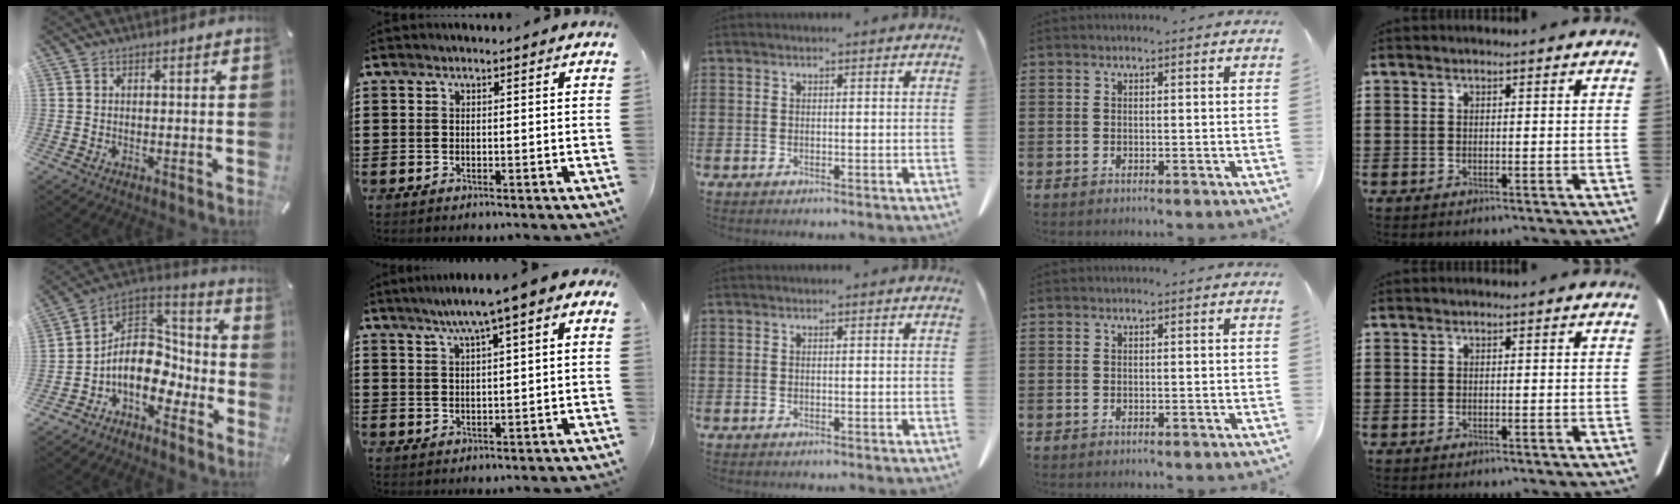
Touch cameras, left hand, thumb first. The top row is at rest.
{"thumb": {"total": 12.2, "force": [-4.2, 9.6, 6.4], "torque": [-0.113, -0.002, -0.074]}, "index": {"total": 4.0, "force": [1.9, 0.4, 3.5], "torque": [-0.070, -0.007, 0.026]}}